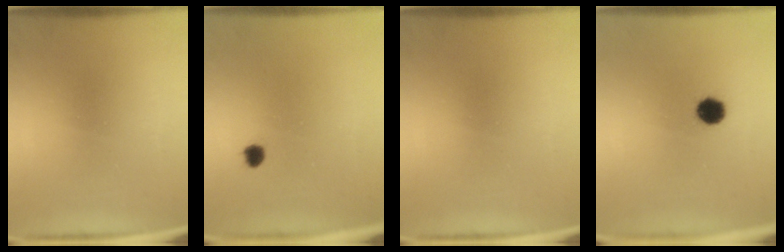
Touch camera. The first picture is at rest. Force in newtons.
{"total": 1.7}
{"total": 0.0}
{"total": 5.1}